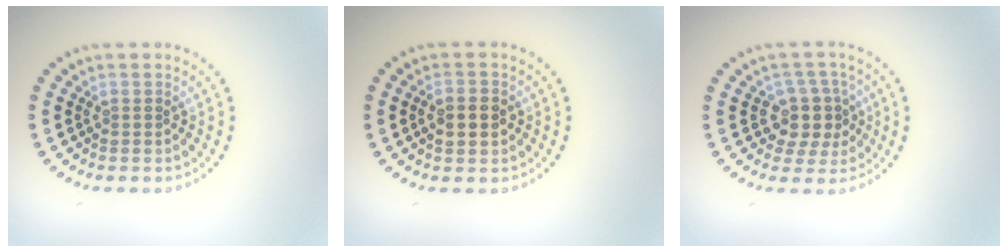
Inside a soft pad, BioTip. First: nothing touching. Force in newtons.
{"total": 2.5, "press": 2.4, "slide": 0.2}
{"total": 3.6, "press": 3.1, "slide": 1.8}